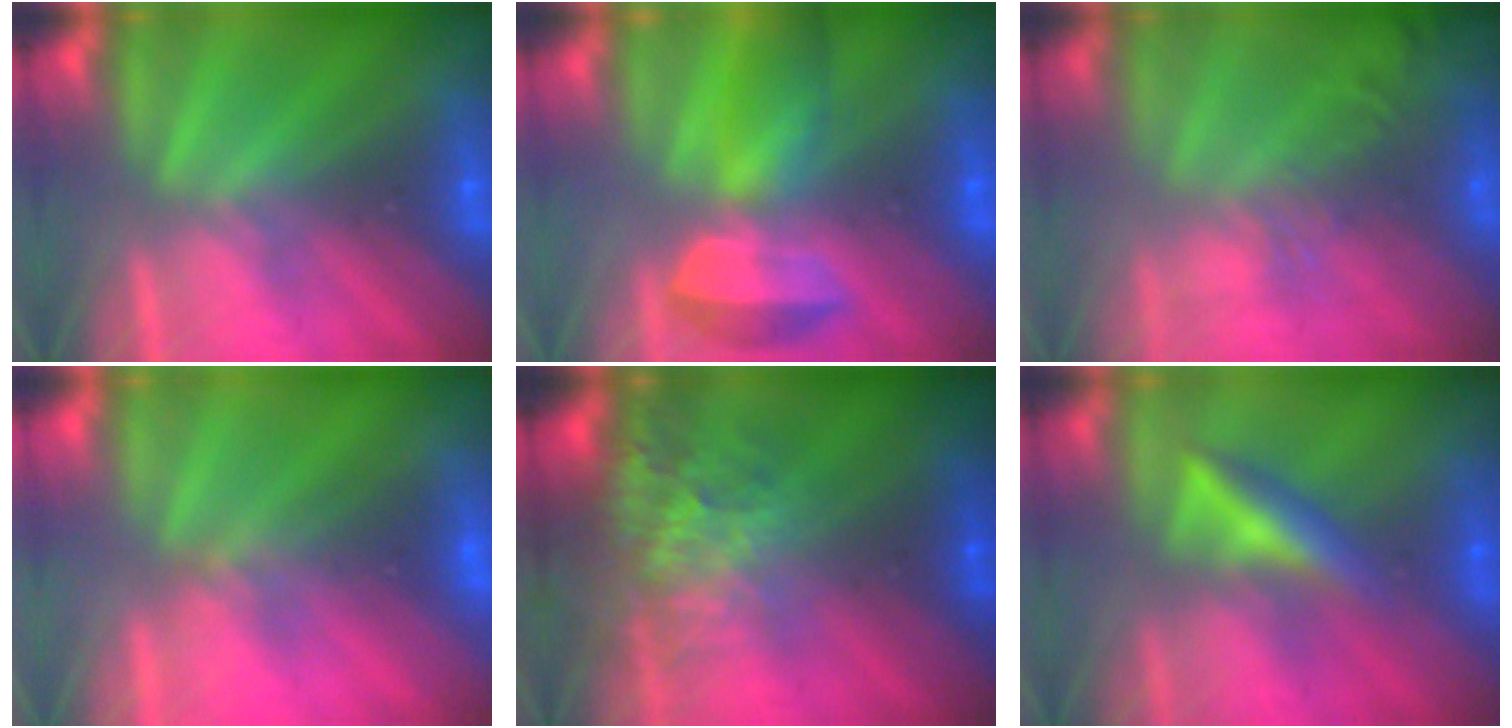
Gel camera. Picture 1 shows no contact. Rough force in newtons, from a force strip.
{"total": 7.1}
{"total": 9.9}
{"total": 2.9}
{"total": 6.9}
{"total": 2.4}